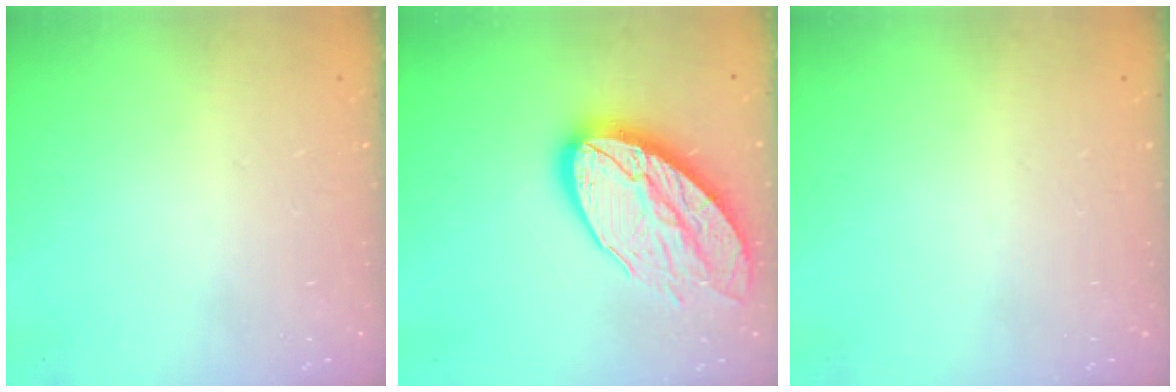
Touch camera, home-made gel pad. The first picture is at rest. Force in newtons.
{"total": 18.8, "press": 18.8, "slide": 1.2}
{"total": 0.0}